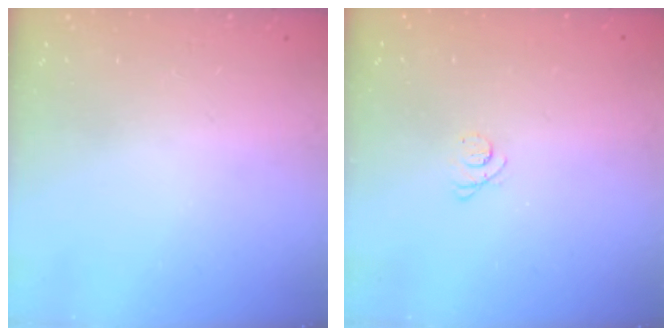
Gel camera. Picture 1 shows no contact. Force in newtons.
{"total": 2.4, "press": 2.3, "slide": 0.3}